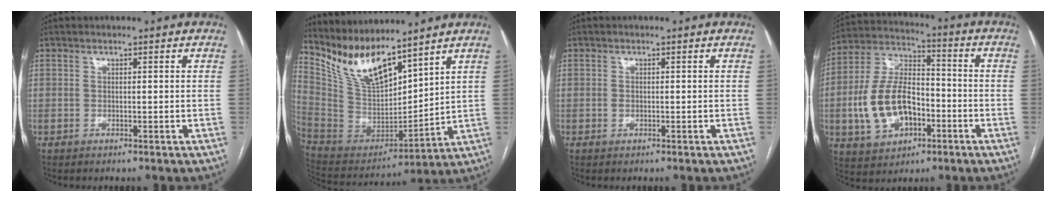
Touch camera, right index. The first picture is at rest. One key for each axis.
{"total": 13.6, "fx": 11.4, "fy": 3.1, "fz": 6.6, "tx": -0.137, "ty": -0.001, "tz": 0.238}
{"total": 0.7, "fx": -0.1, "fy": 0.5, "fz": 0.4, "tx": -0.007, "ty": 0.001, "tz": -0.001}
{"total": 14.4, "fx": -3.7, "fy": 8.6, "fz": 10.9, "tx": -0.236, "ty": 0.020, "tz": -0.061}